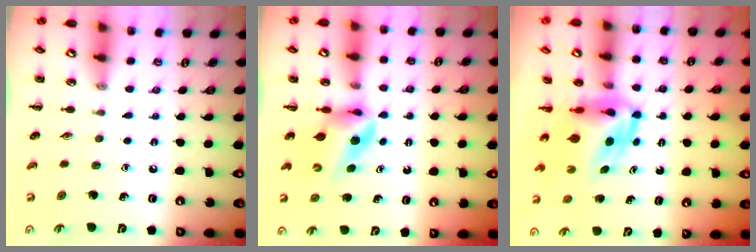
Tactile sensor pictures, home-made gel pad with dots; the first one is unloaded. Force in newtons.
{"total": 4.7, "press": 4.6, "slide": 0.8}
{"total": 5.1, "press": 5.0, "slide": 1.1}